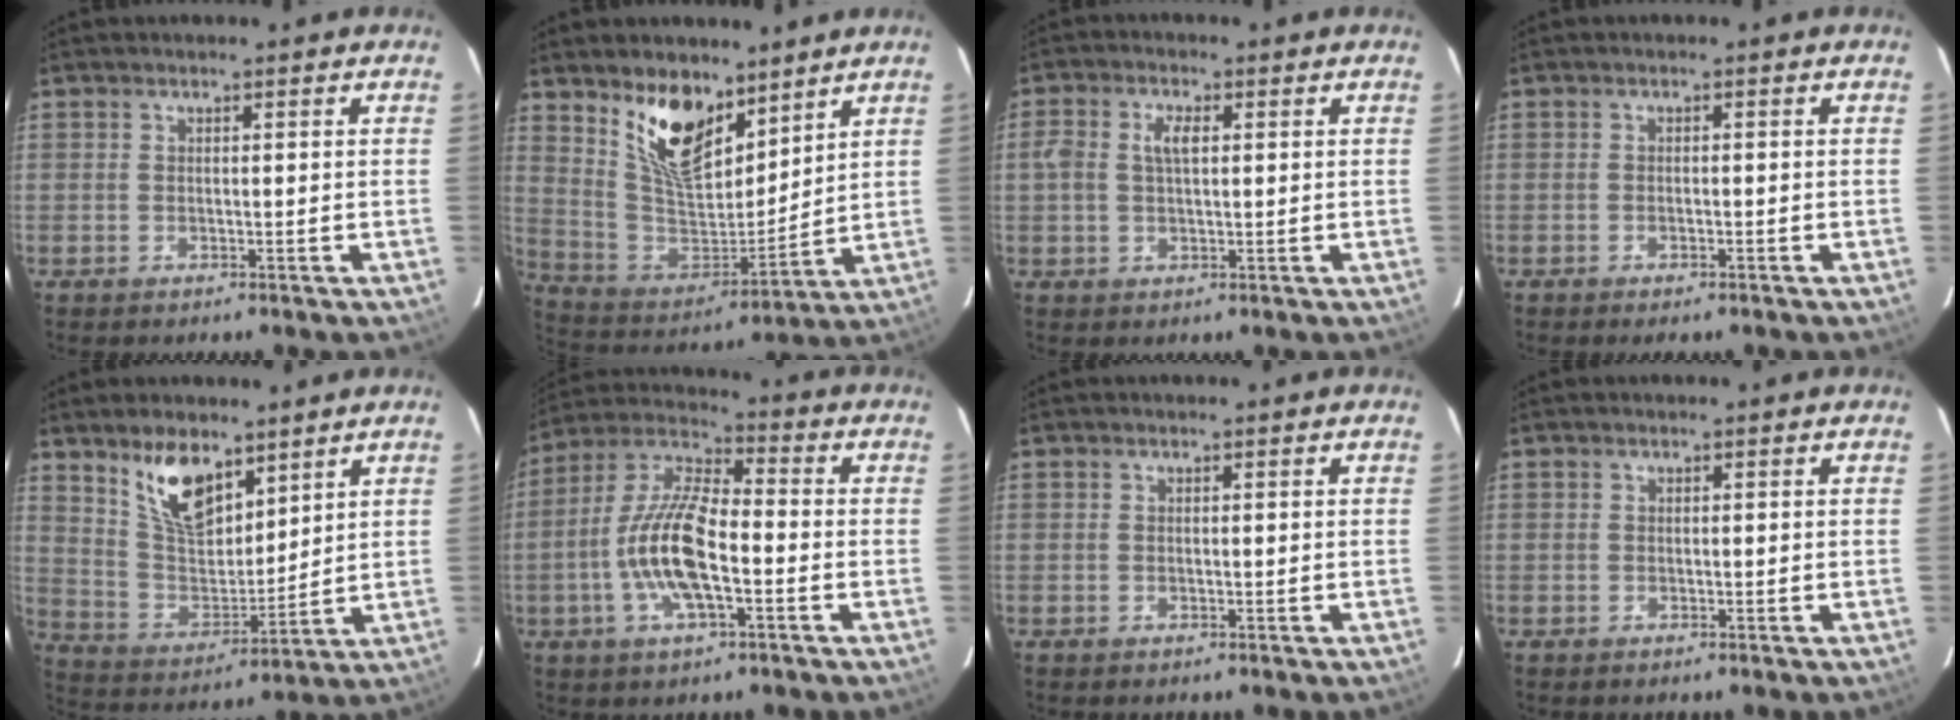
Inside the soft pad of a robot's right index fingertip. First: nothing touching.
{"total": 15.1, "force": [9.9, 6.9, 9.0], "torque": [-0.172, -0.011, 0.195]}
{"total": 4.4, "force": [0.6, 2.4, 3.6], "torque": [-0.068, 0.010, 0.011]}
{"total": 1.5, "force": [-1.2, 0.5, 0.7], "torque": [-0.014, -0.001, -0.018]}
{"total": 12.2, "force": [8.0, 5.7, 7.3], "torque": [-0.135, 0.001, 0.161]}
{"total": 13.8, "force": [-3.6, 4.9, 12.4], "torque": [-0.253, 0.003, -0.072]}
{"total": 0.0}
{"total": 0.6, "force": [-0.2, 0.6, -0.1], "torque": [0.003, 0.001, -0.002]}